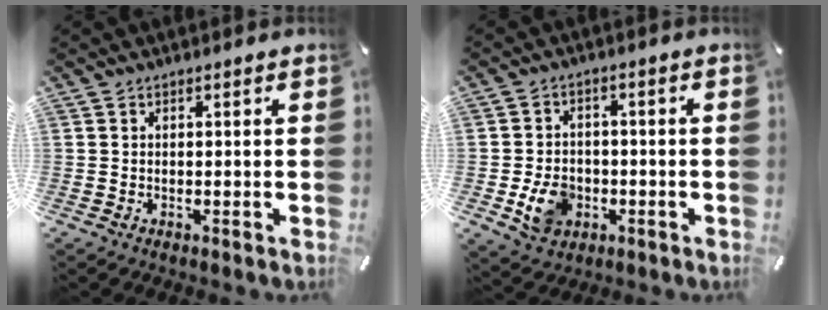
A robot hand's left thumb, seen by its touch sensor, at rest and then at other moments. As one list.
[{"total": 8.2, "force": [-2.1, 6.7, 4.1], "torque": [-0.079, 0.009, -0.036]}]